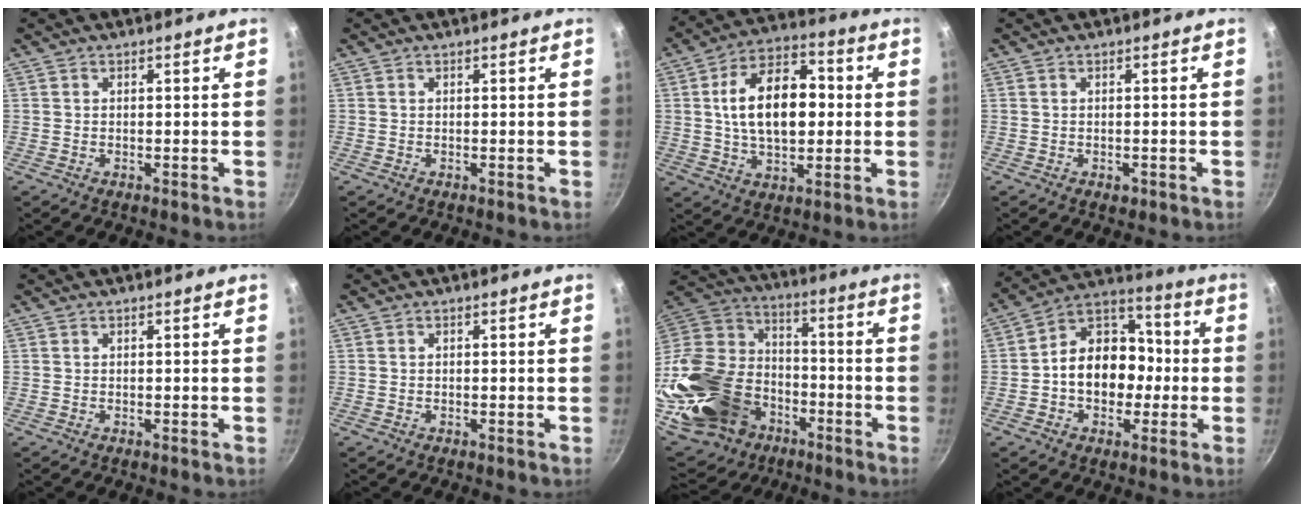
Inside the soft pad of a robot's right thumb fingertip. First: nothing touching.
{"total": 0.0}
{"total": 16.3, "force": [1.4, 9.6, 13.2], "torque": [-0.196, 0.019, 0.019]}
{"total": 1.0, "force": [-0.4, 0.7, 0.5], "torque": [-0.001, 0.002, -0.005]}
{"total": 0.0}
{"total": 0.0}
{"total": 33.5, "force": [-12.2, 24.0, 20.0], "torque": [-0.501, 0.043, -0.212]}
{"total": 15.3, "force": [-1.3, 11.0, 10.6], "torque": [-0.123, 0.043, -0.029]}